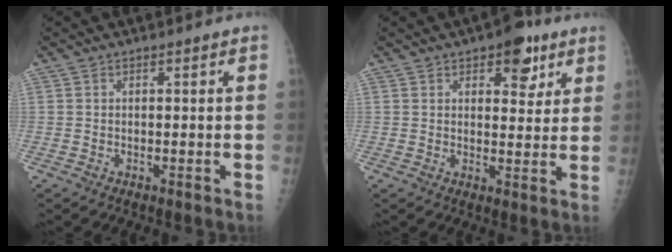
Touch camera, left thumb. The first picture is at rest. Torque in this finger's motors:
{"motor_torque": [0.77, 0.62, 0.37, -0.32, 0.11]}